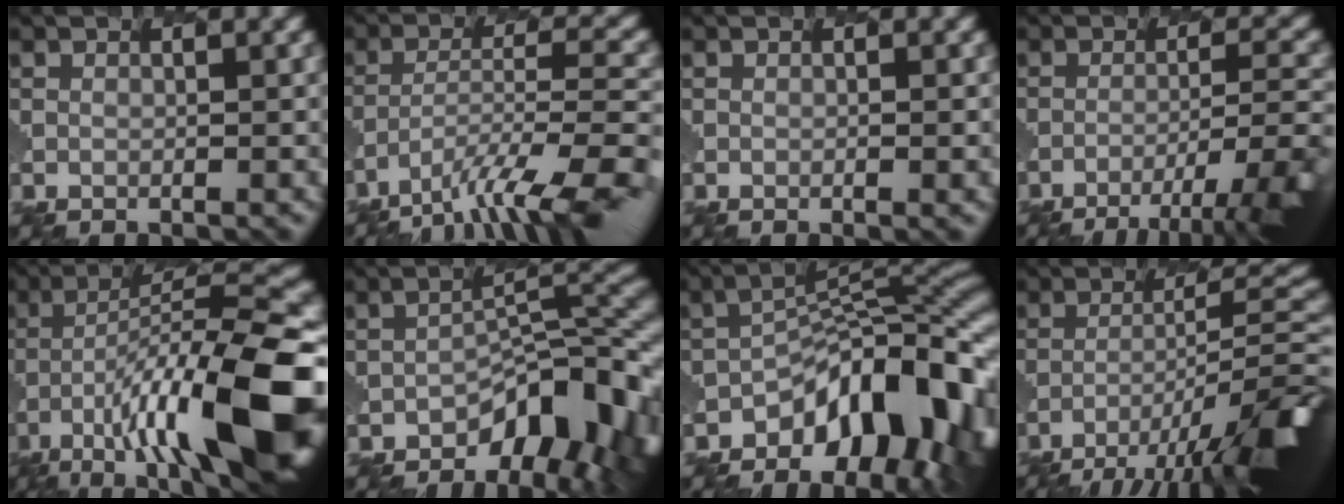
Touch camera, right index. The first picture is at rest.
{"total": 8.0, "force": [-5.4, 1.8, 5.7], "torque": [-0.111, -0.006, -0.098]}
{"total": 0.9, "force": [0.2, 0.2, 0.9], "torque": [-0.008, 0.004, -0.002]}
{"total": 9.8, "force": [-6.4, 2.6, 7.0], "torque": [-0.107, -0.012, -0.068]}
{"total": 14.5, "force": [-5.8, 3.5, 12.8], "torque": [-0.237, 0.002, -0.099]}
{"total": 8.9, "force": [-4.7, 3.8, 6.6], "torque": [-0.088, -0.004, -0.079]}
{"total": 11.7, "force": [-5.1, 5.6, 9.0], "torque": [-0.115, -0.004, -0.090]}
{"total": 12.4, "force": [-7.6, 2.6, 9.5], "torque": [-0.184, -0.010, -0.118]}